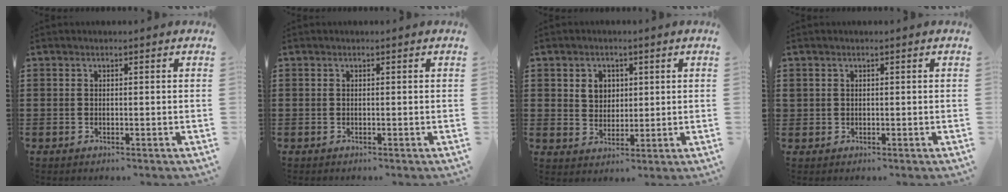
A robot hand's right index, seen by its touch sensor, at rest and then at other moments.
{"total": 0.0}
{"total": 3.7, "force": [1.3, 3.0, 1.6], "torque": [-0.035, 0.007, 0.019]}
{"total": 0.8, "force": [0.3, 0.7, 0.1], "torque": [-0.003, 0.004, 0.005]}